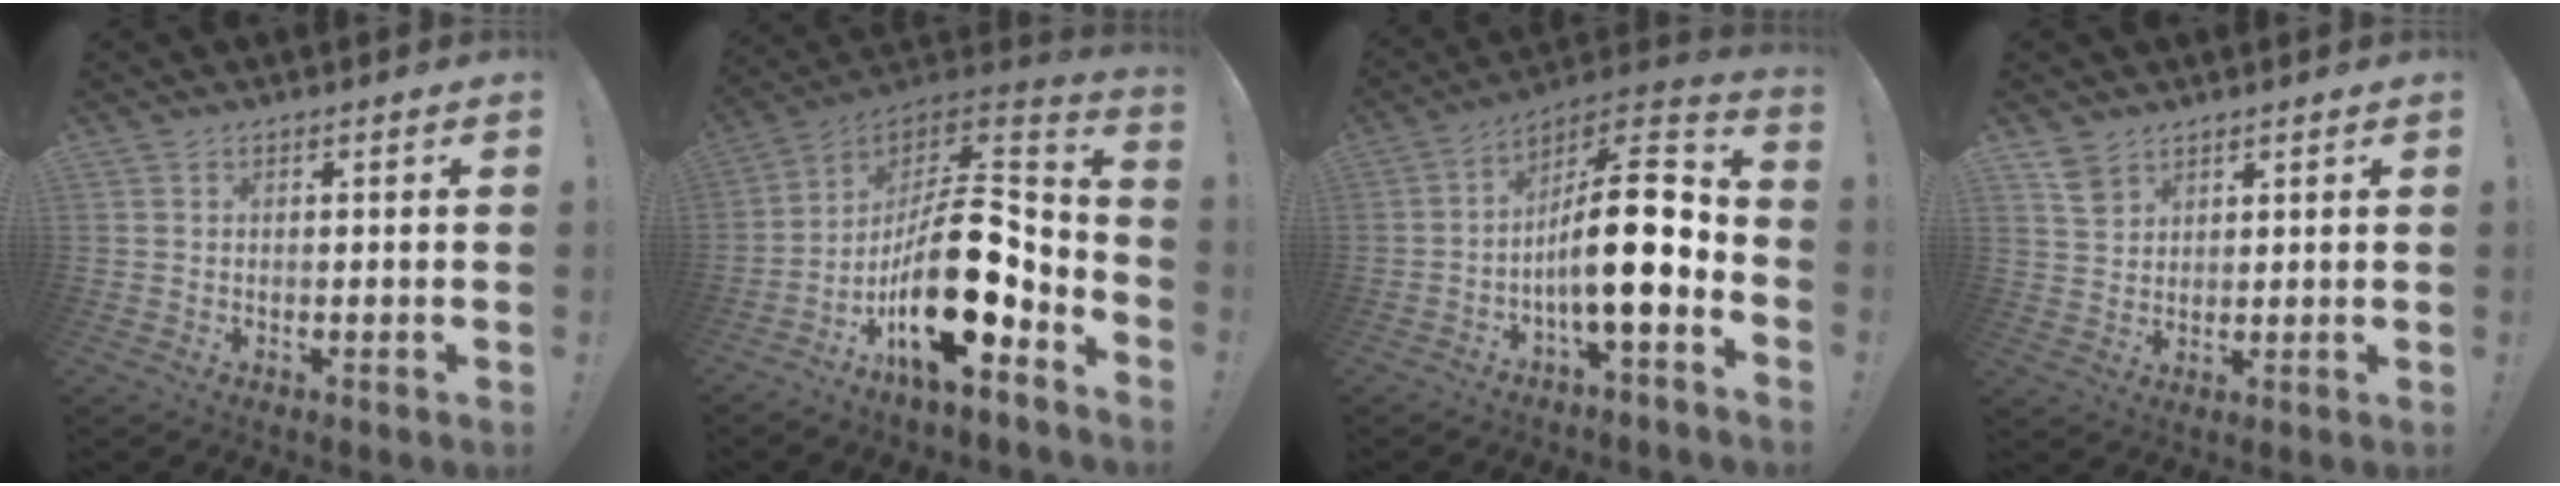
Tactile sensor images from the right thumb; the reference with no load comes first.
{"total": 22.9, "force": [-5.9, 10.2, 19.6], "torque": [-0.340, 0.027, -0.089]}
{"total": 18.0, "force": [-3.1, 5.7, 16.8], "torque": [-0.278, 0.019, -0.049]}
{"total": 4.8, "force": [3.4, 2.9, 1.5], "torque": [-0.024, -0.015, 0.066]}